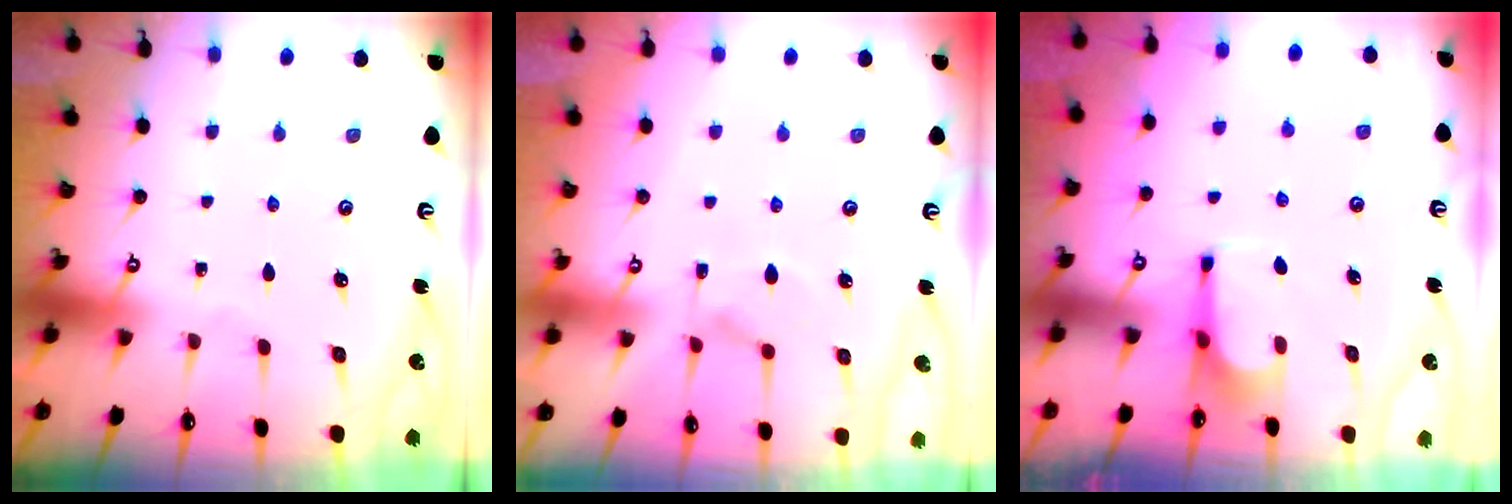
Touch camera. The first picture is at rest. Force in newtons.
{"total": 6.4, "press": 6.3, "slide": 1.0}
{"total": 1.0, "press": 0.9, "slide": 0.3}